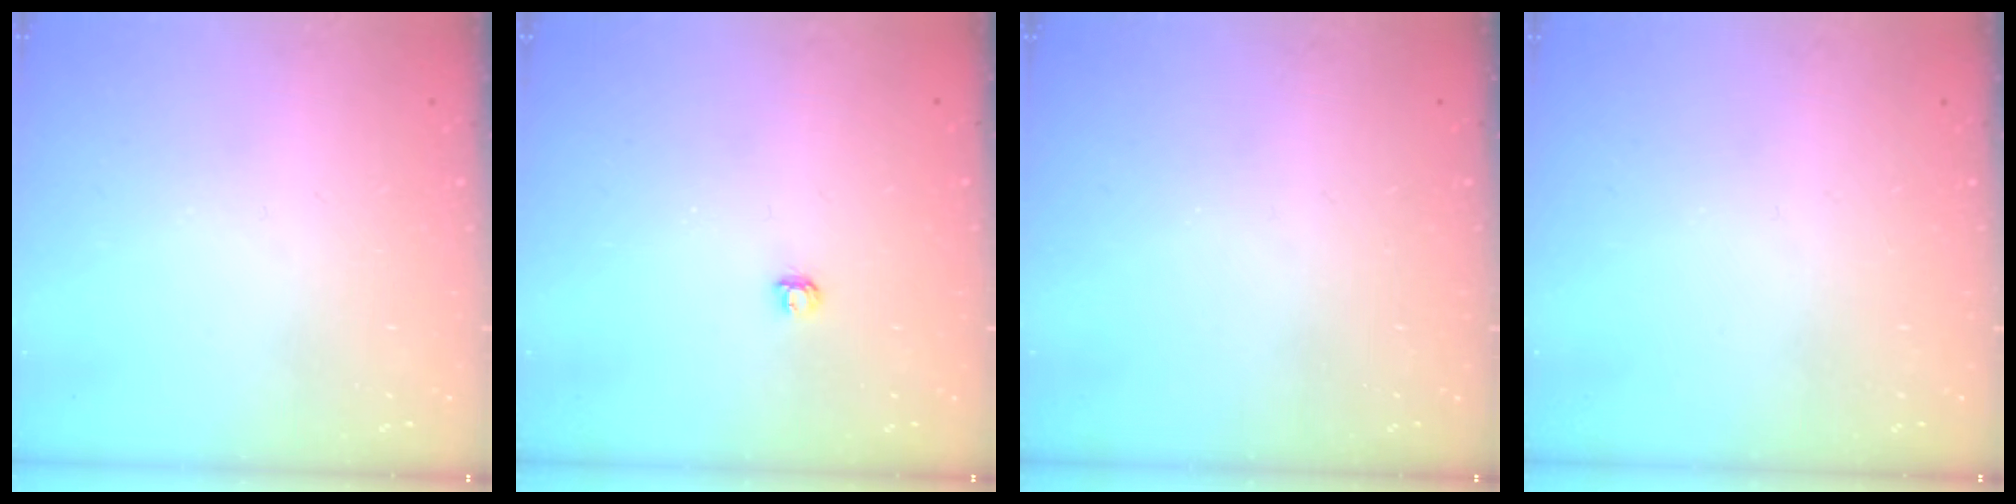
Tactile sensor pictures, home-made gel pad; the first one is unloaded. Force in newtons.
{"total": 2.9, "press": 2.9, "slide": 0.3}
{"total": 0.0}
{"total": 0.0}